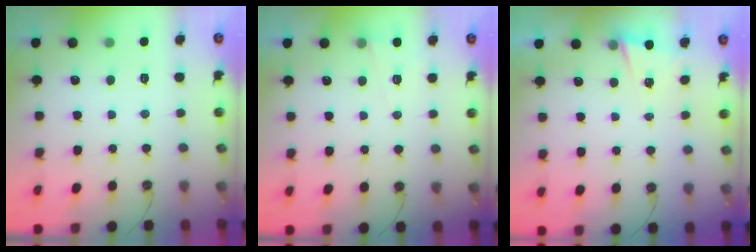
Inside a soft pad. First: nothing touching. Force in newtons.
{"total": 5.1, "press": 2.6, "slide": 4.4}
{"total": 1.3, "press": 0.7, "slide": 1.1}